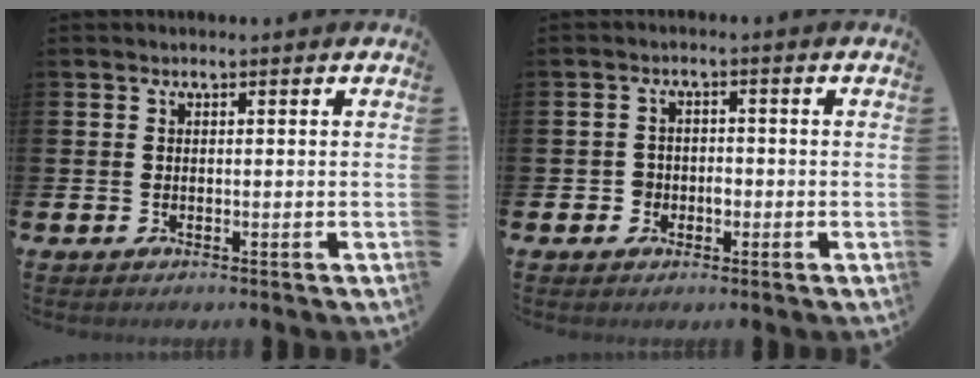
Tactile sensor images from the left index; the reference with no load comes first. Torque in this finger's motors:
{"motor_torque": [0.05, 0.09, 0.04, 0.01]}